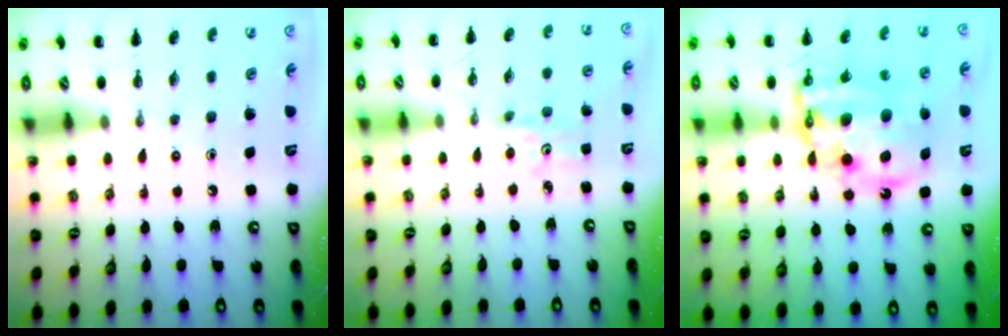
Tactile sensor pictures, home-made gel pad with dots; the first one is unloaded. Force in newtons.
{"total": 2.4, "press": 2.3, "slide": 0.7}
{"total": 17.1, "press": 16.6, "slide": 4.2}